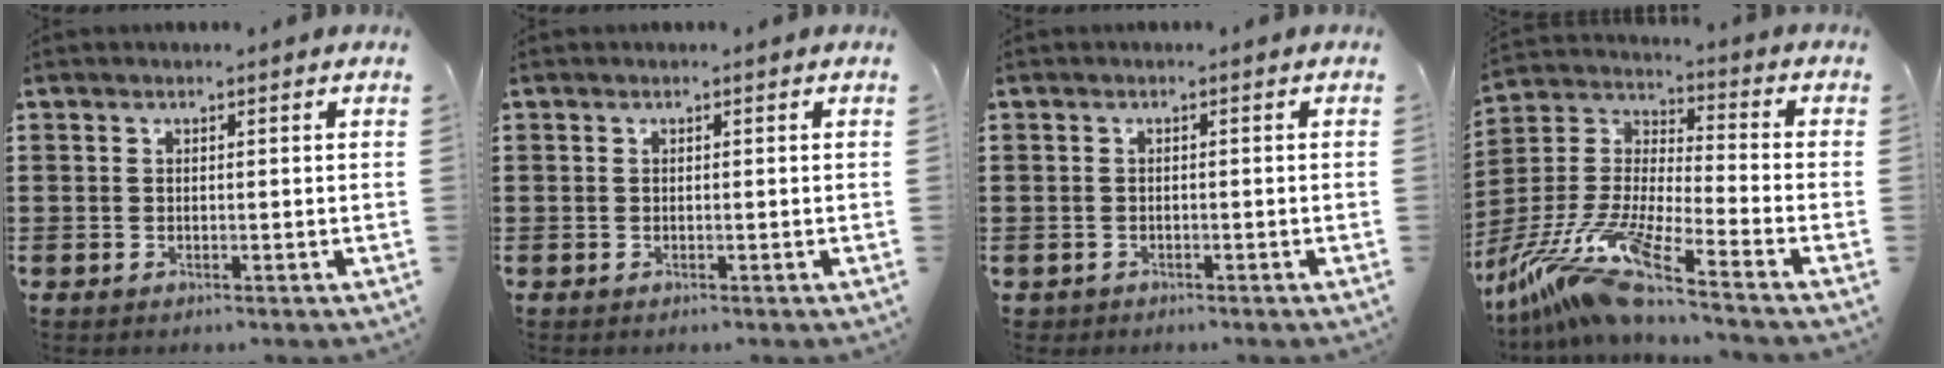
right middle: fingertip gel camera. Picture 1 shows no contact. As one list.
[{"total": 0.0}, {"total": 1.0, "force": [-0.9, 0.4, -0.1], "torque": [-0.003, 0.002, -0.019]}, {"total": 13.1, "force": [-10.5, 0.1, 7.8], "torque": [-0.184, -0.011, -0.213]}]